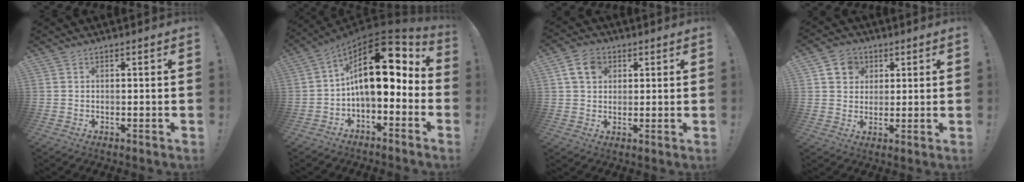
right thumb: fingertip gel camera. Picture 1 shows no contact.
{"total": 18.7, "force": [3.8, 8.4, 16.3], "torque": [-0.272, -0.020, 0.063]}
{"total": 7.7, "force": [3.1, 6.1, 3.4], "torque": [-0.049, -0.005, 0.062]}
{"total": 7.6, "force": [3.0, 6.6, 2.3], "torque": [-0.034, -0.009, 0.062]}